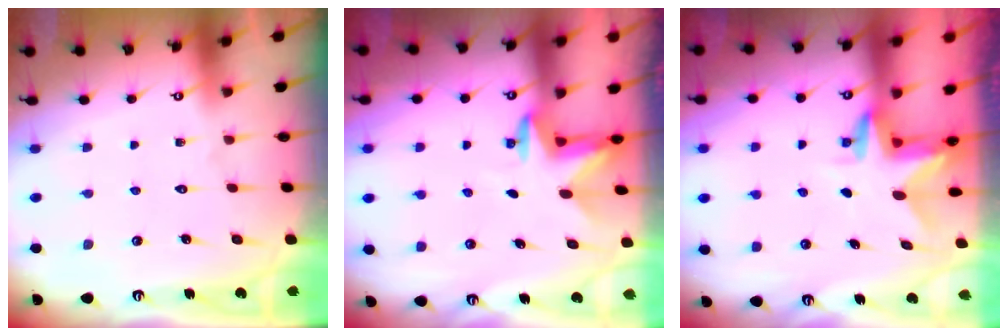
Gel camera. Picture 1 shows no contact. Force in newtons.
{"total": 2.9, "press": 2.8, "slide": 0.7}
{"total": 2.9, "press": 2.9, "slide": 0.3}